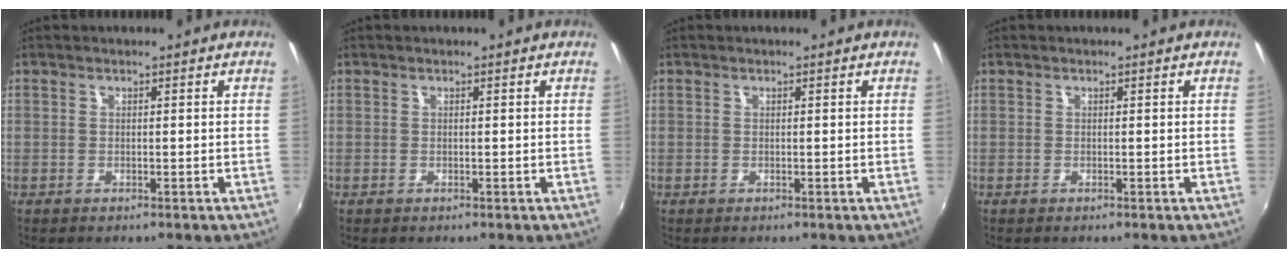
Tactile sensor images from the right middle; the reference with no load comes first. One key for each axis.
{"total": 0.0}
{"total": 0.0}
{"total": 0.0}